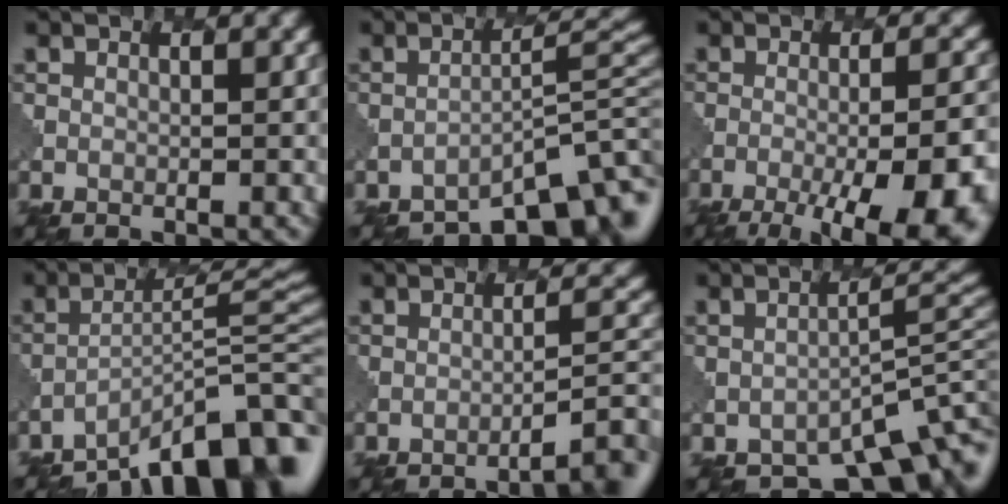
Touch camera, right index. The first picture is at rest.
{"total": 7.5, "force": [-6.0, 1.9, 4.0], "torque": [-0.043, 0.005, -0.097]}
{"total": 13.5, "force": [-7.6, 5.0, 10.0], "torque": [-0.113, -0.017, -0.096]}
{"total": 10.8, "force": [-8.1, 2.4, 6.7], "torque": [-0.093, 0.012, -0.141]}
{"total": 4.9, "force": [-3.5, 1.0, 3.2], "torque": [-0.033, 0.017, -0.052]}
{"total": 7.9, "force": [-6.2, 2.9, 3.9], "torque": [-0.036, -0.008, -0.095]}